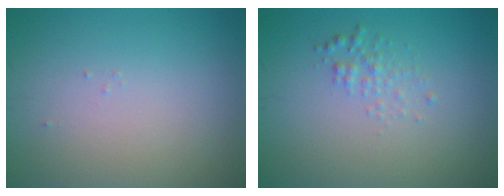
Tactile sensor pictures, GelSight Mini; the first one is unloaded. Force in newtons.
{"total": 1.3, "press": 1.3, "slide": 0.0}